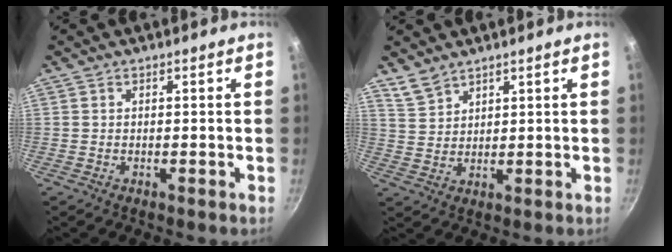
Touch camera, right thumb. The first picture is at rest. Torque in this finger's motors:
{"motor_torque": [-0.73, 0.47, -0.14, -0.25, 0.05]}